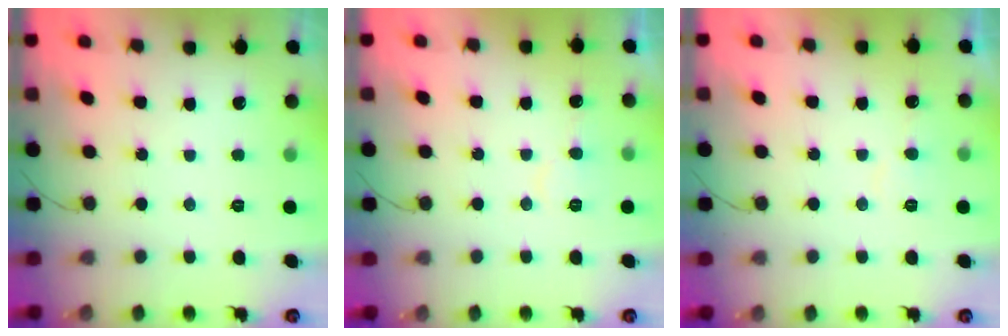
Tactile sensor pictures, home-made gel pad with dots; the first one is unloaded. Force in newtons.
{"total": 6.2, "press": 6.1, "slide": 0.6}
{"total": 6.5, "press": 6.5, "slide": 0.4}